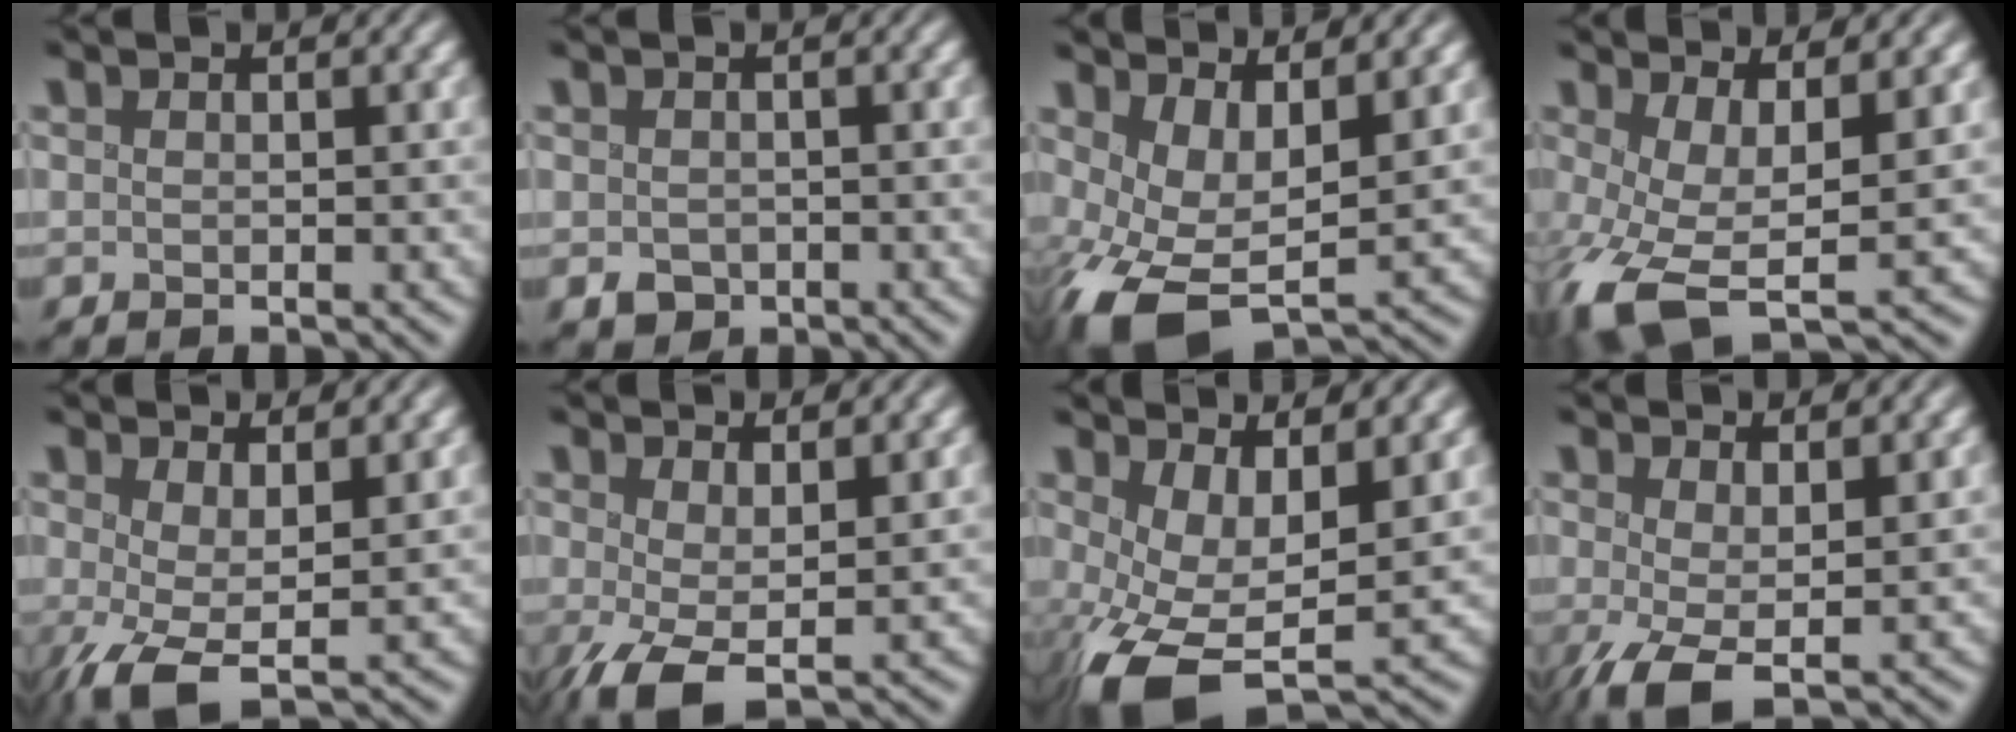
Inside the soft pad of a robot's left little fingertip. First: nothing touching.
{"total": 1.3, "force": [-0.5, 1.1, 0.4], "torque": [-0.007, -0.003, -0.008]}
{"total": 9.7, "force": [-1.5, 5.6, 7.8], "torque": [-0.162, -0.037, -0.014]}
{"total": 8.5, "force": [-2.0, 4.1, 7.2], "torque": [-0.154, -0.023, -0.034]}
{"total": 4.9, "force": [-0.6, 2.1, 4.4], "torque": [-0.086, -0.004, -0.016]}
{"total": 4.8, "force": [-0.7, 2.0, 4.3], "torque": [-0.086, -0.004, -0.016]}
{"total": 9.3, "force": [-2.0, 4.9, 7.7], "torque": [-0.160, -0.032, -0.023]}
{"total": 4.4, "force": [-0.7, 1.7, 3.9], "torque": [-0.079, -0.004, -0.018]}